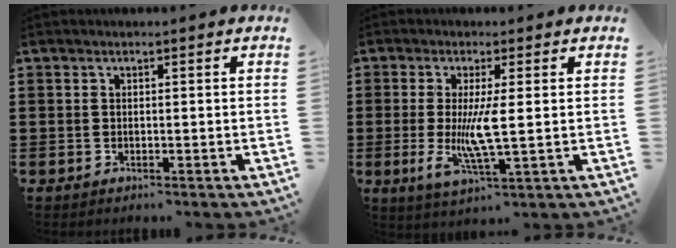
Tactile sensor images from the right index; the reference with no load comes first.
{"total": 6.6, "force": [0.1, 0.6, 6.6], "torque": [-0.125, -0.021, -0.003]}